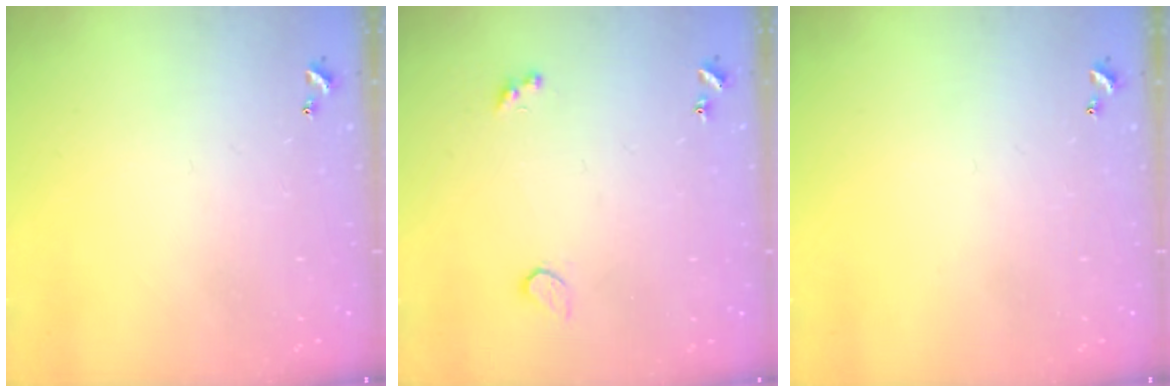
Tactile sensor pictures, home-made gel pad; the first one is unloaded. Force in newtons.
{"total": 2.6, "press": 2.2, "slide": 1.2}
{"total": 0.0}